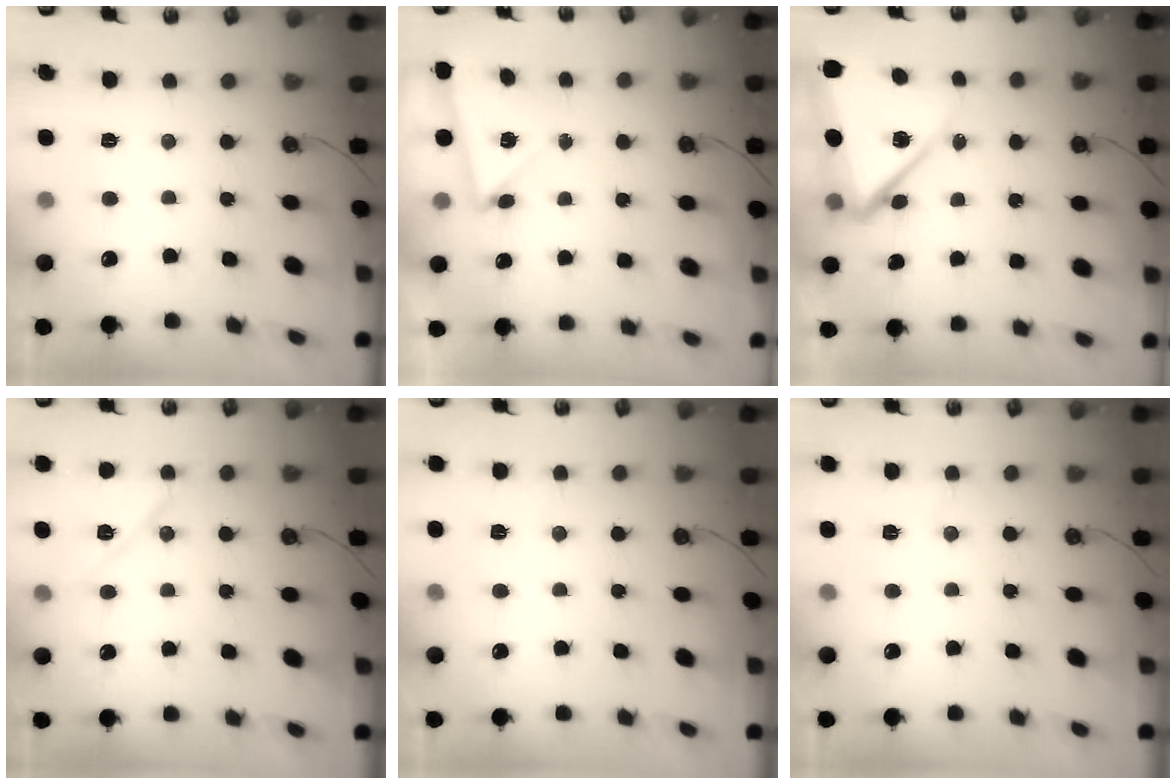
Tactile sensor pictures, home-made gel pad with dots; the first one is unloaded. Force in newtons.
{"total": 4.1, "press": 4.0, "slide": 0.9}
{"total": 8.8, "press": 8.7, "slide": 0.9}
{"total": 9.6, "press": 9.6, "slide": 0.9}
{"total": 2.6, "press": 2.3, "slide": 1.2}
{"total": 2.9, "press": 2.7, "slide": 1.1}